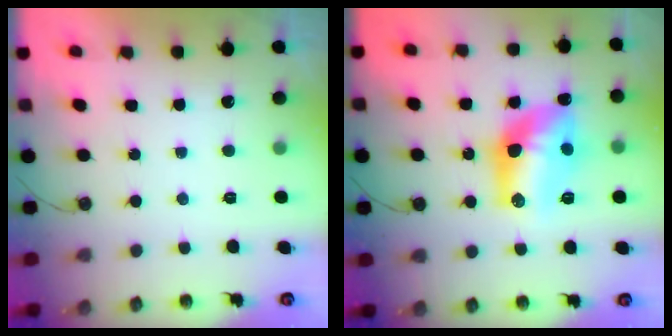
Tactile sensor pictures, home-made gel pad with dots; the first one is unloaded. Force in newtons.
{"total": 13.7, "press": 13.6, "slide": 0.9}